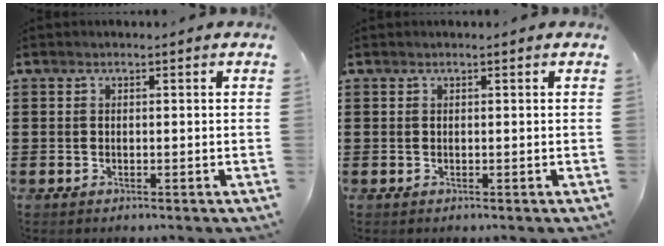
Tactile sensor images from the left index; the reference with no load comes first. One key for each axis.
{"total": 0.0}